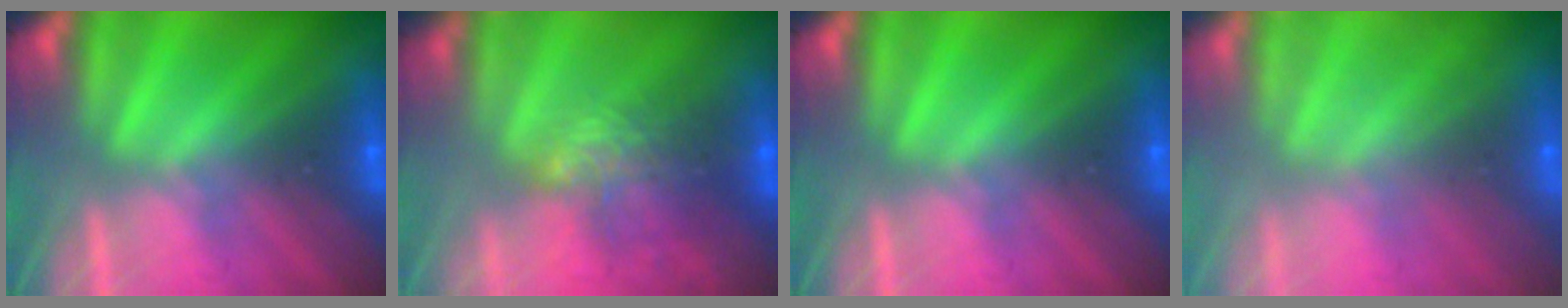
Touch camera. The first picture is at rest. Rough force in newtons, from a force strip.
{"total": 10.3}
{"total": 0.0}
{"total": 9.2}